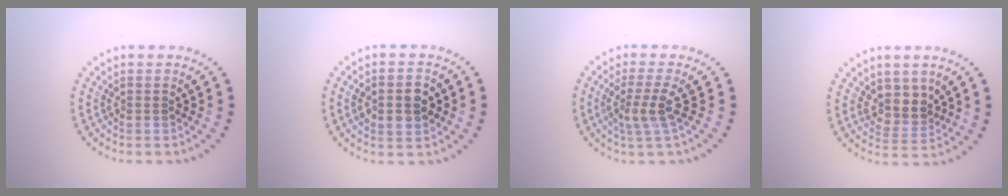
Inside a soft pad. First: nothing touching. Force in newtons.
{"total": 3.8, "press": 3.8, "slide": 0.2}
{"total": 2.6, "press": 2.0, "slide": 1.7}
{"total": 2.8, "press": 2.3, "slide": 1.6}